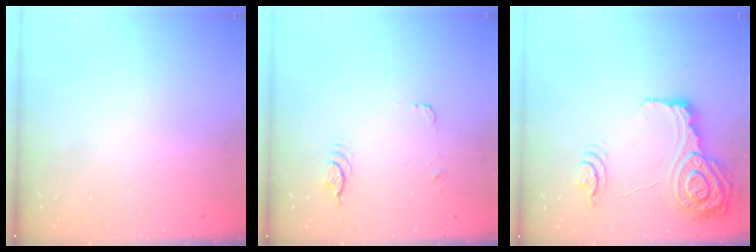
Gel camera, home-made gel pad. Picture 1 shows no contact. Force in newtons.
{"total": 14.3, "press": 5.9, "slide": 13.1}
{"total": 16.0, "press": 15.9, "slide": 1.2}